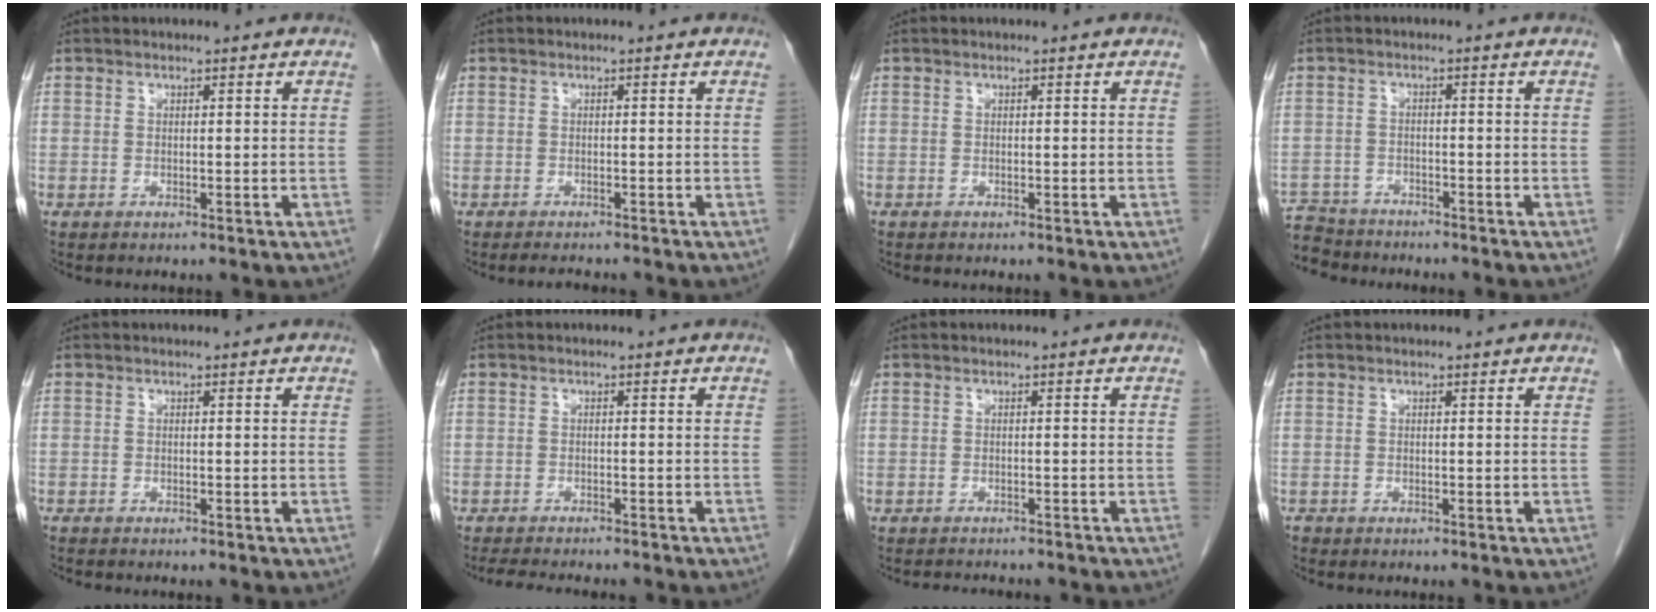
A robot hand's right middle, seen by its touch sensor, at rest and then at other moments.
{"total": 1.7, "force": [-1.6, 0.1, 0.6], "torque": [-0.011, -0.007, -0.020]}
{"total": 0.0}
{"total": 7.2, "force": [-6.7, 2.6, 0.2], "torque": [-0.011, 0.001, -0.116]}
{"total": 1.3, "force": [-1.2, 0.3, 0.5], "torque": [-0.014, -0.003, -0.018]}
{"total": 8.1, "force": [-7.2, 1.1, 3.5], "torque": [-0.048, -0.010, -0.104]}
{"total": 5.2, "force": [-4.8, 1.1, 1.8], "torque": [-0.020, -0.003, -0.059]}
{"total": 0.5, "force": [-0.4, 0.3, 0.0], "torque": [-0.008, 0.000, -0.011]}